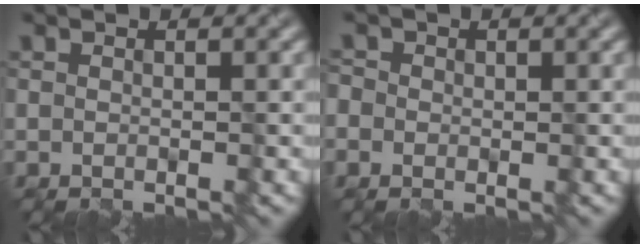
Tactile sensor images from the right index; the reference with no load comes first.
{"total": 0.8, "force": [-0.4, 0.7, -0.3], "torque": [-0.005, 0.001, -0.003]}